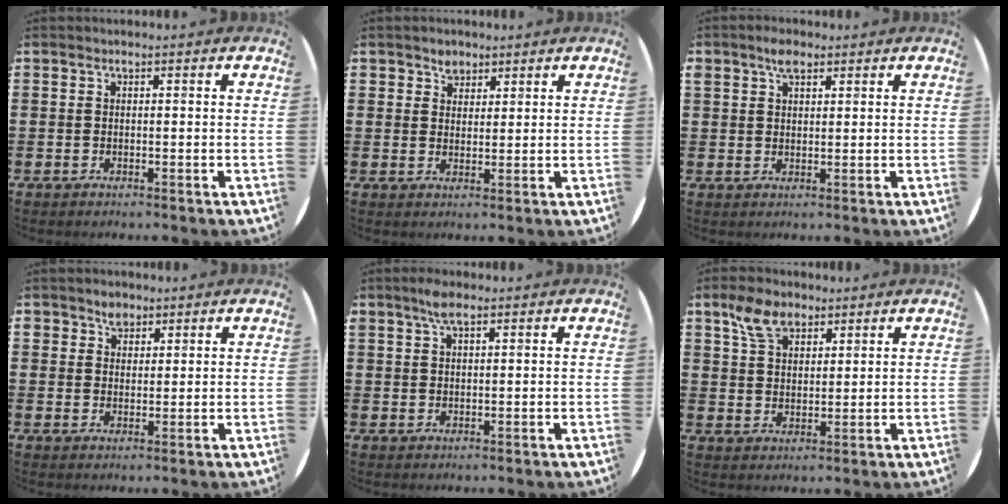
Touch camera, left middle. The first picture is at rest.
{"total": 2.6, "force": [2.1, 1.6, 0.3], "torque": [0.007, -0.002, 0.038]}
{"total": 2.8, "force": [2.1, 1.5, 1.2], "torque": [-0.010, -0.001, 0.035]}
{"total": 2.7, "force": [2.0, 1.8, 0.4], "torque": [0.004, -0.001, 0.036]}
{"total": 2.8, "force": [2.0, 1.0, 1.6], "torque": [-0.028, 0.003, 0.034]}
{"total": 5.8, "force": [4.0, 3.3, 2.7], "torque": [-0.057, 0.003, 0.073]}